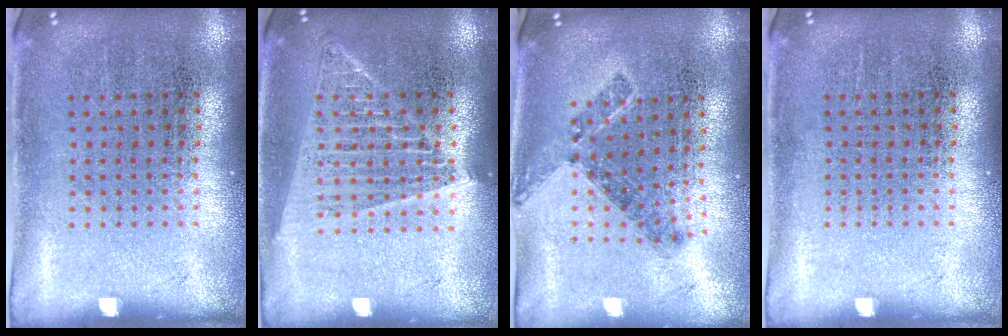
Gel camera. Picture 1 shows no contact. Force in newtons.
{"total": 1.5, "press": 1.4, "slide": 0.6}
{"total": 0.8, "press": 0.7, "slide": 0.3}
{"total": 0.0}